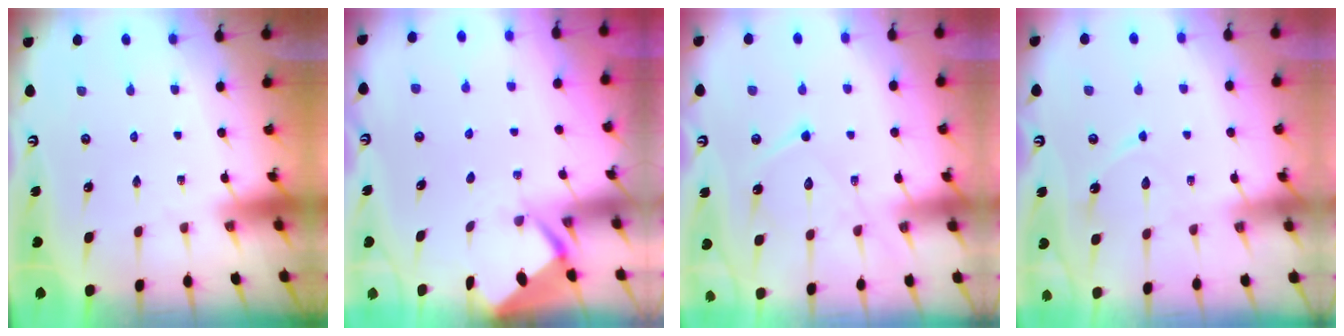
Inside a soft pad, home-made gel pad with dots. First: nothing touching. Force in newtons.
{"total": 2.6, "press": 2.6, "slide": 0.3}
{"total": 14.0, "press": 13.9, "slide": 1.0}
{"total": 7.7, "press": 7.7, "slide": 0.8}